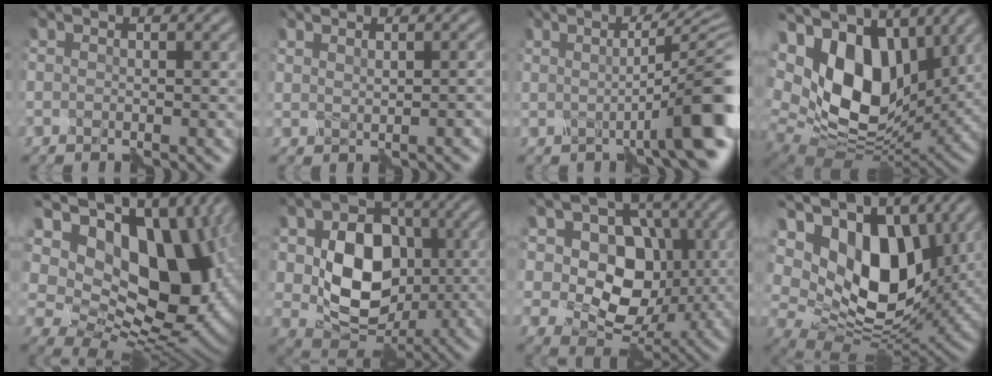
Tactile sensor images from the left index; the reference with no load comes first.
{"total": 0.6, "force": [0.5, 0.2, 0.1], "torque": [0.002, 0.005, 0.023]}
{"total": 8.4, "force": [-0.4, 1.7, 8.2], "torque": [-0.085, 0.014, -0.004]}
{"total": 12.6, "force": [3.9, 8.0, 9.0], "torque": [-0.175, 0.007, 0.069]}
{"total": 15.7, "force": [4.2, 10.2, 11.2], "torque": [-0.177, 0.012, 0.092]}
{"total": 8.6, "force": [0.4, 6.8, 5.3], "torque": [-0.102, -0.005, 0.021]}
{"total": 8.3, "force": [1.4, 6.7, 4.7], "torque": [-0.072, 0.006, 0.023]}
{"total": 12.2, "force": [4.4, 7.7, 8.4], "torque": [-0.146, 0.002, 0.077]}